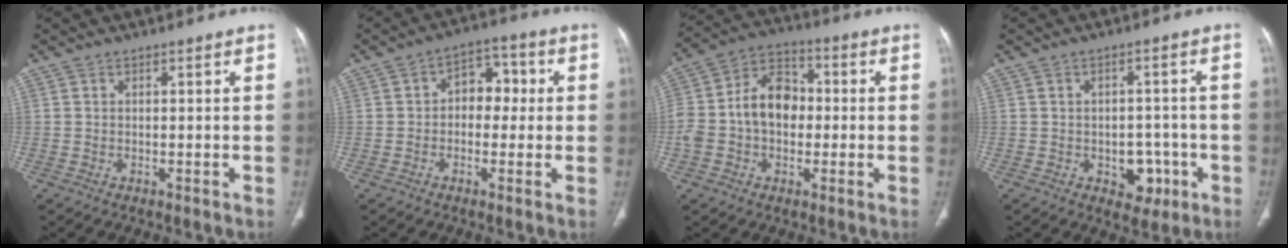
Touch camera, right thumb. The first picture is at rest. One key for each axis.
{"total": 7.4, "fx": 0.4, "fy": 5.2, "fz": 5.2, "tx": -0.038, "ty": 0.027, "tz": -0.005}
{"total": 13.2, "fx": -0.6, "fy": 9.6, "fz": 9.0, "tx": -0.146, "ty": 0.044, "tz": -0.020}
{"total": 6.3, "fx": -2.2, "fy": 4.5, "fz": 3.8, "tx": -0.019, "ty": 0.016, "tz": -0.020}